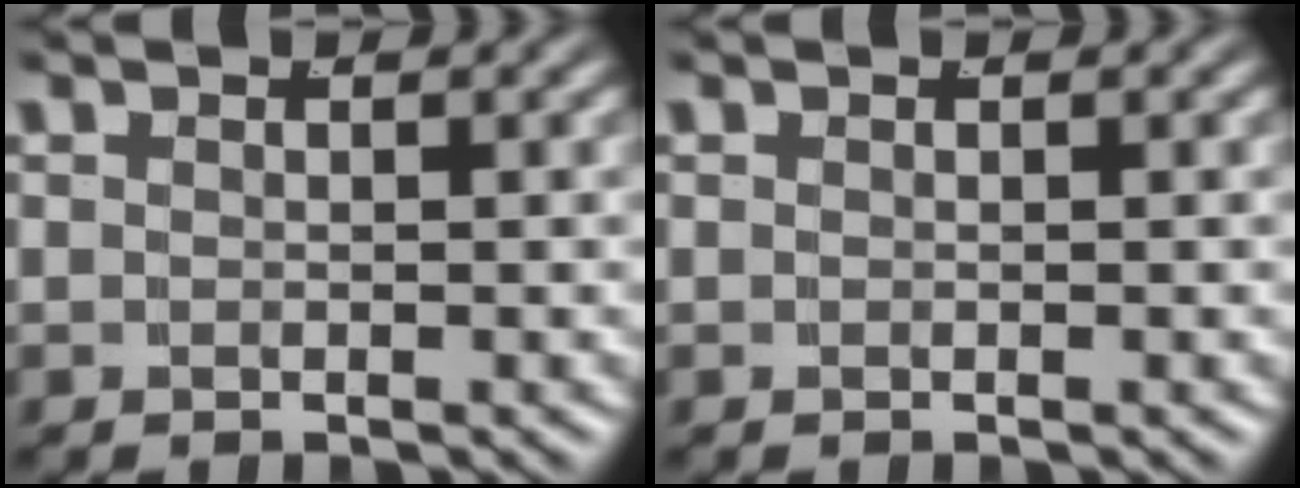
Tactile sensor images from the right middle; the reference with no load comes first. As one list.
[{"total": 0.0}]